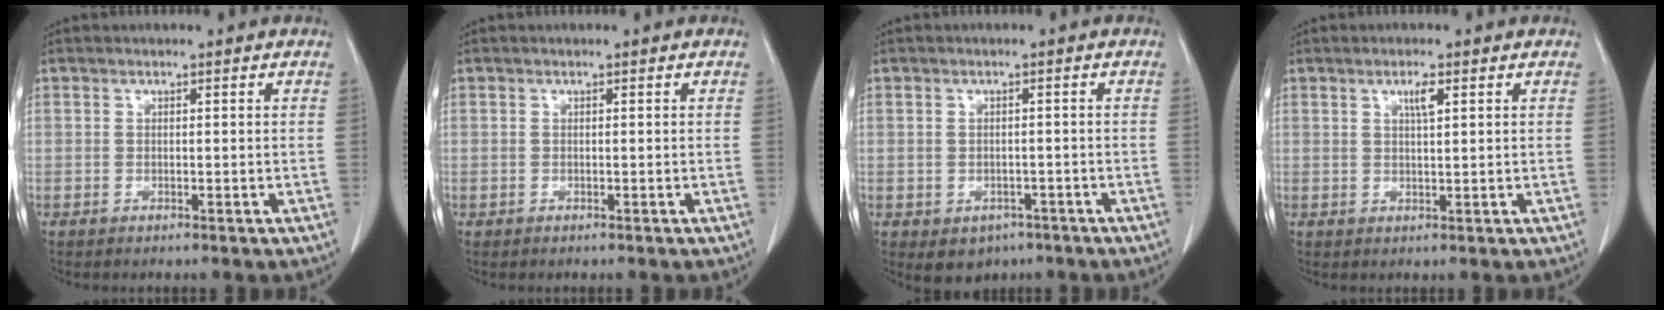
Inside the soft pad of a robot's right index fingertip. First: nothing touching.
{"total": 0.0}
{"total": 3.9, "force": [-2.1, 3.0, 1.2], "torque": [-0.011, 0.004, -0.017]}
{"total": 2.2, "force": [1.1, 0.2, 1.9], "torque": [-0.038, -0.001, 0.019]}